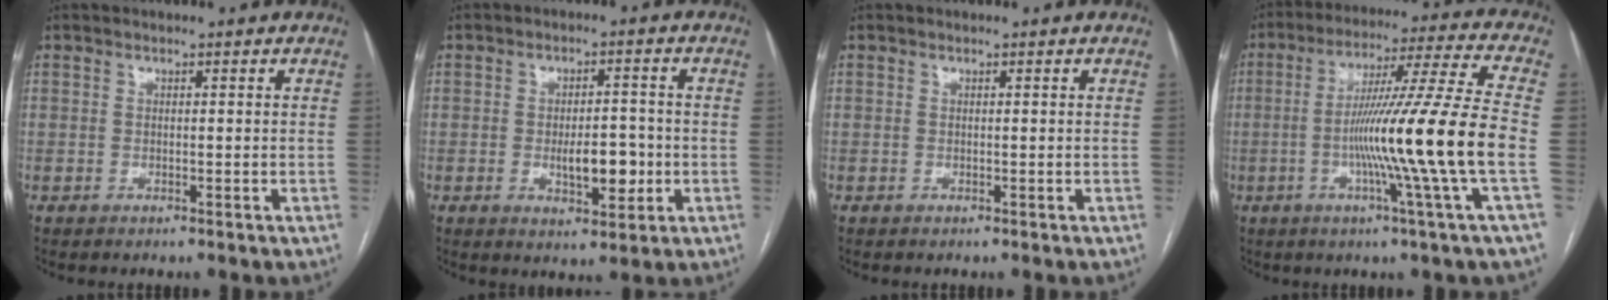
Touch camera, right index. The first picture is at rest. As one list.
[{"total": 6.6, "force": [-1.4, 2.6, 5.9], "torque": [-0.093, -0.001, -0.016]}, {"total": 0.0}, {"total": 18.0, "force": [-3.8, -3.2, 17.3], "torque": [-0.291, -0.013, -0.075]}]